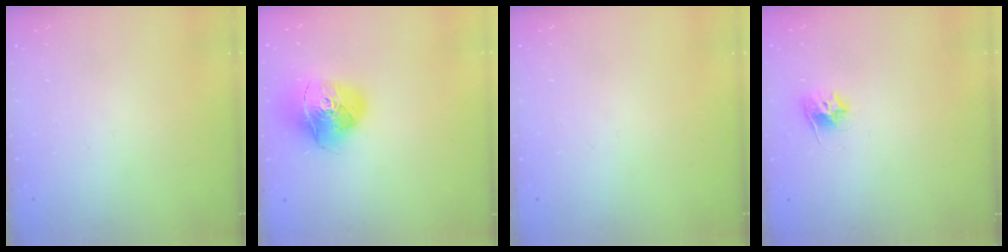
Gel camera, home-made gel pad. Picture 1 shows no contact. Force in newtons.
{"total": 16.4, "press": 16.3, "slide": 1.8}
{"total": 0.0}
{"total": 8.3, "press": 8.2, "slide": 0.6}